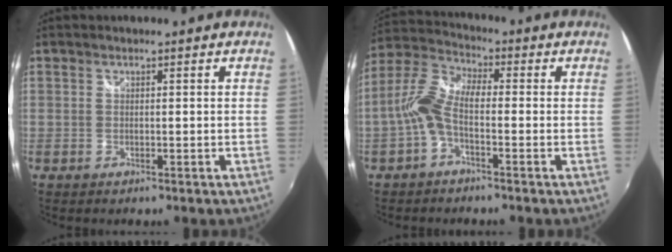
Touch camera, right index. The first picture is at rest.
{"total": 7.4, "force": [-2.1, 3.1, 6.3], "torque": [-0.146, 0.018, -0.048]}